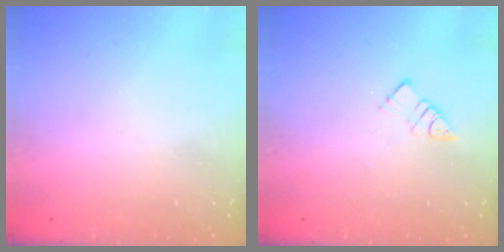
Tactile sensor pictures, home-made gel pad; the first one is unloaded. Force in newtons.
{"total": 5.6, "press": 5.6, "slide": 0.2}